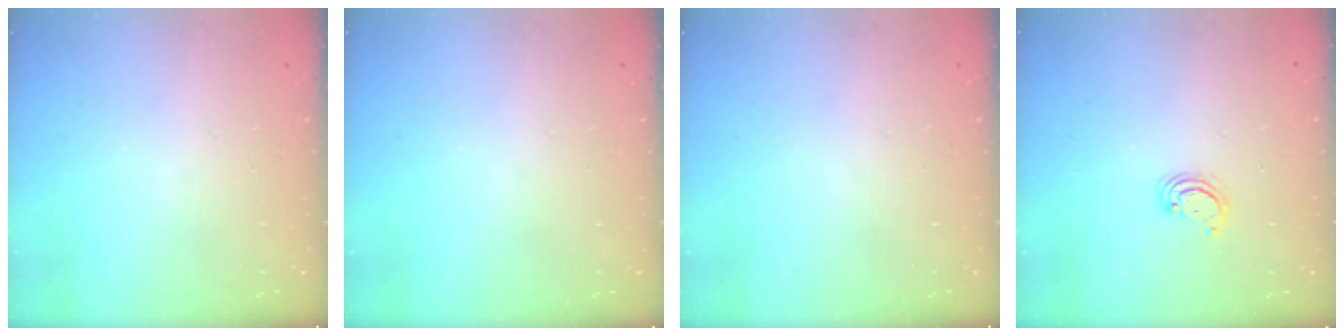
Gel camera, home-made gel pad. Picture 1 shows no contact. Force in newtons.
{"total": 0.0}
{"total": 0.0}
{"total": 2.9, "press": 2.9, "slide": 0.2}